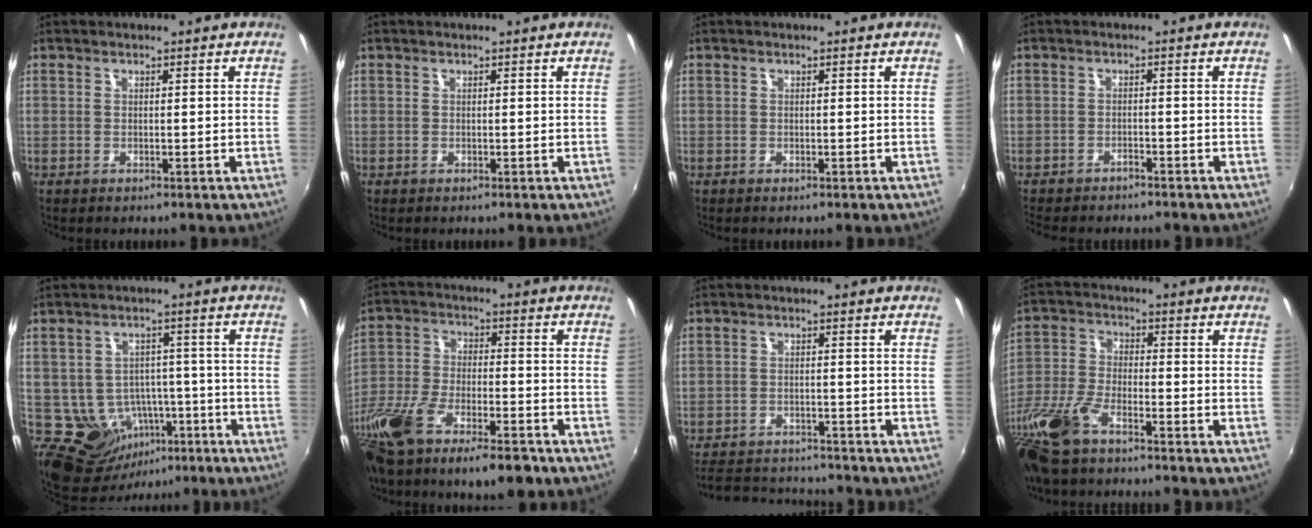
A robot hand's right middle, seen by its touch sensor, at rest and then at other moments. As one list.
[{"total": 0.0}, {"total": 0.0}, {"total": 3.8, "force": [-3.5, 0.8, 1.3], "torque": [-0.039, -0.015, -0.057]}, {"total": 10.8, "force": [-3.7, 9.3, 4.0], "torque": [-0.087, 0.019, -0.025]}, {"total": 18.8, "force": [-13.2, 5.7, 12.1], "torque": [-0.263, -0.053, -0.236]}, {"total": 9.8, "force": [-9.2, 2.3, 2.5], "torque": [-0.073, 0.006, -0.142]}, {"total": 13.2, "force": [-9.6, 4.1, 8.1], "torque": [-0.189, -0.025, -0.197]}]